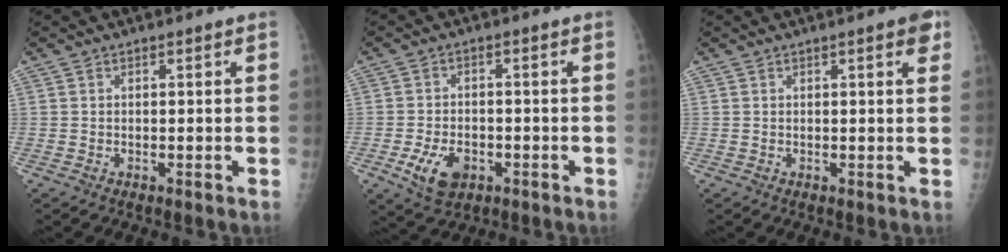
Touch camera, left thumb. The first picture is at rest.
{"total": 6.9, "force": [-2.6, 4.6, 4.5], "torque": [-0.073, 0.003, -0.039]}
{"total": 2.9, "force": [1.5, 0.6, 2.3], "torque": [-0.024, -0.003, 0.016]}